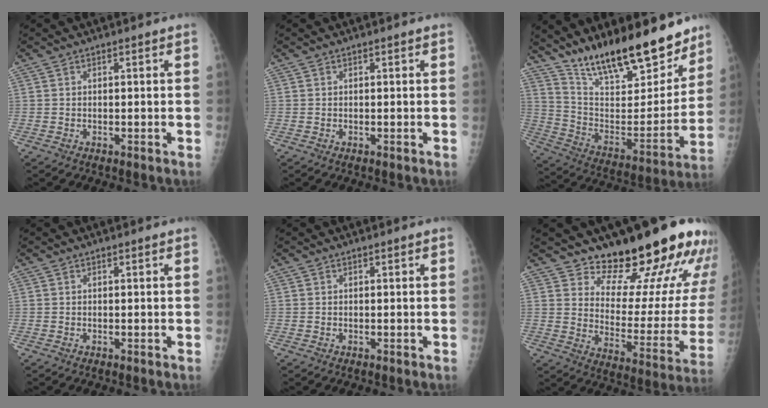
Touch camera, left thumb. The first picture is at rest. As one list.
[{"total": 0.0}, {"total": 24.1, "force": [18.6, 7.5, 13.3], "torque": [-0.171, -0.089, 0.311]}, {"total": 0.0}, {"total": 0.0}, {"total": 19.7, "force": [16.4, 5.7, 9.2], "torque": [-0.082, -0.151, 0.224]}]